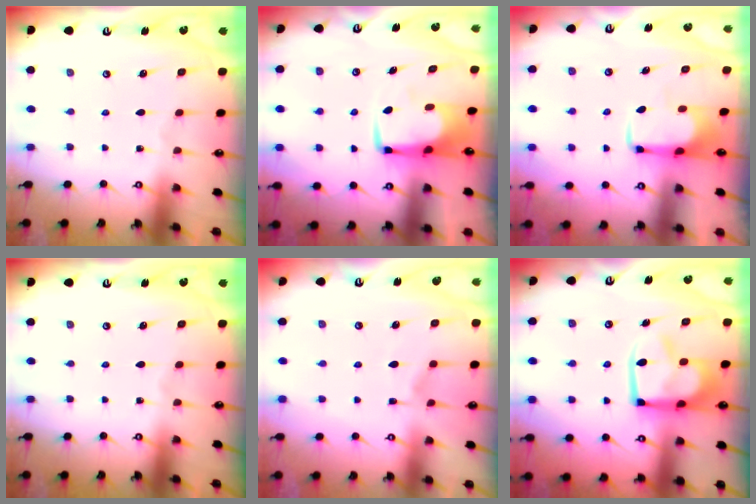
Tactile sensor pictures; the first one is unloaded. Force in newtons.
{"total": 6.4, "press": 6.3, "slide": 0.7}
{"total": 1.9, "press": 1.9, "slide": 0.4}
{"total": 0.0}
{"total": 1.6, "press": 0.8, "slide": 1.4}
{"total": 12.5, "press": 12.4, "slide": 1.5}